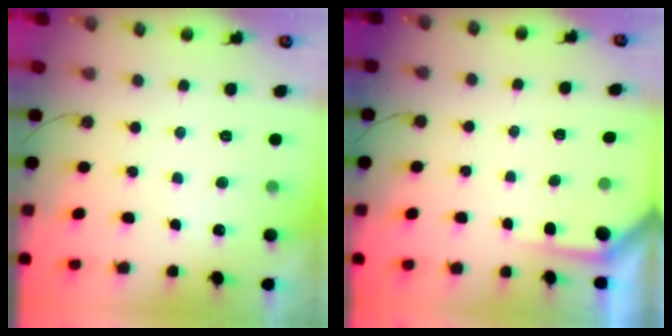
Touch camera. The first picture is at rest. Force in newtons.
{"total": 1.9, "press": 1.9, "slide": 0.2}